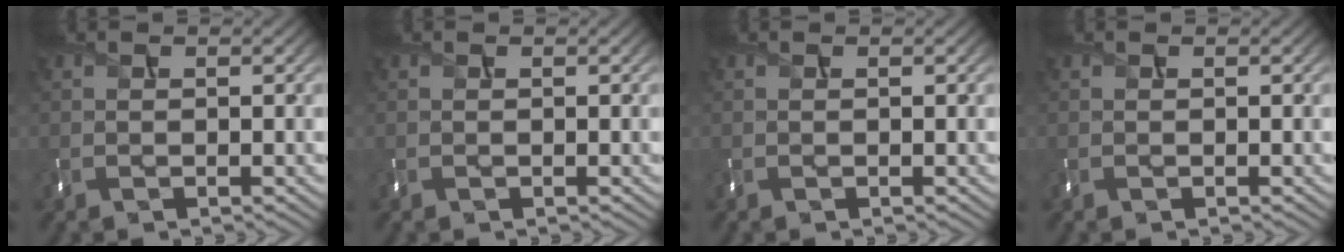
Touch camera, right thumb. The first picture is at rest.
{"total": 0.0}
{"total": 0.0}
{"total": 0.0}